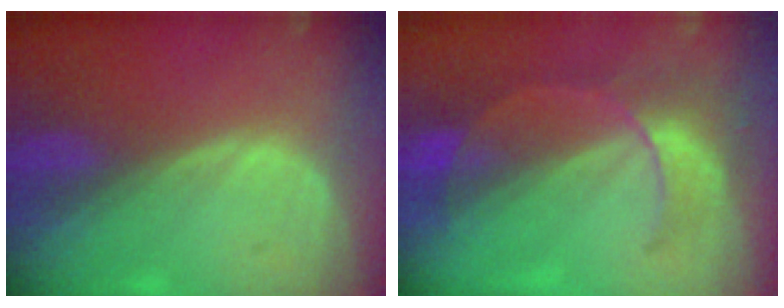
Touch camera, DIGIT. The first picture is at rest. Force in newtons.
{"total": 7.9, "press": 6.9, "slide": 3.9}